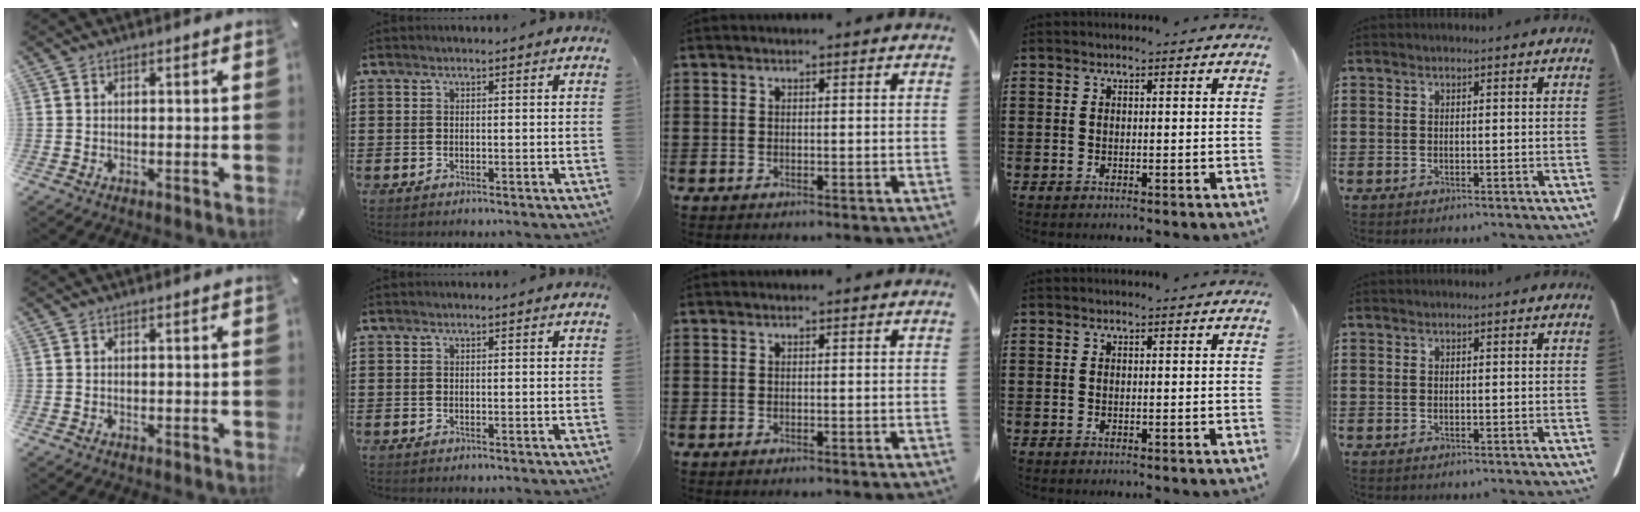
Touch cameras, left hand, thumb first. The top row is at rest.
{}